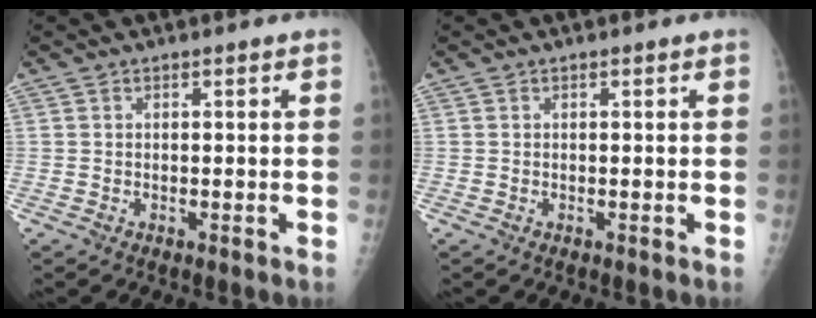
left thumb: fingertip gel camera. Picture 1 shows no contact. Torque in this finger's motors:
{"motor_torque": [-0.32, -0.18, 0.03, 0.10, 0.00]}